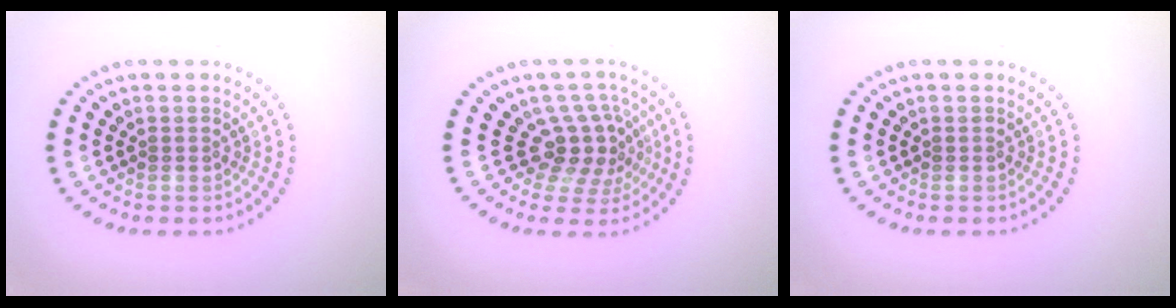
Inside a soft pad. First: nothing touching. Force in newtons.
{"total": 3.7, "press": 2.6, "slide": 2.6}
{"total": 0.0}